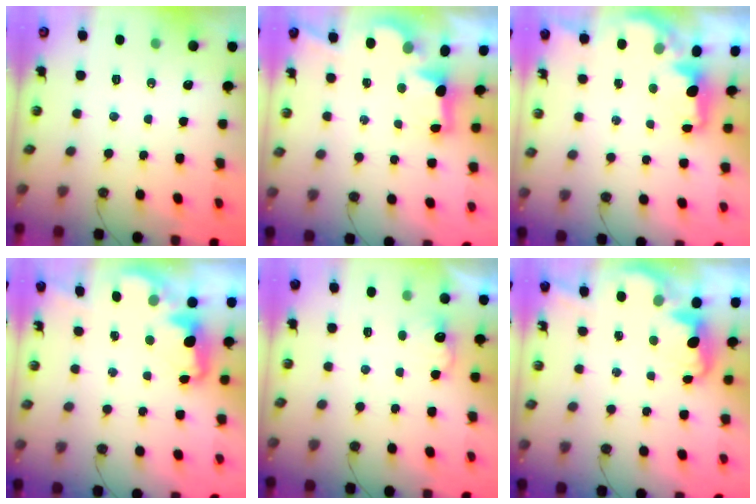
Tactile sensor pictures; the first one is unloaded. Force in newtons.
{"total": 2.5, "press": 2.4, "slide": 0.7}
{"total": 1.8, "press": 1.7, "slide": 0.6}
{"total": 2.4, "press": 2.3, "slide": 0.5}
{"total": 5.3, "press": 5.2, "slide": 1.1}
{"total": 4.0, "press": 3.9, "slide": 0.6}